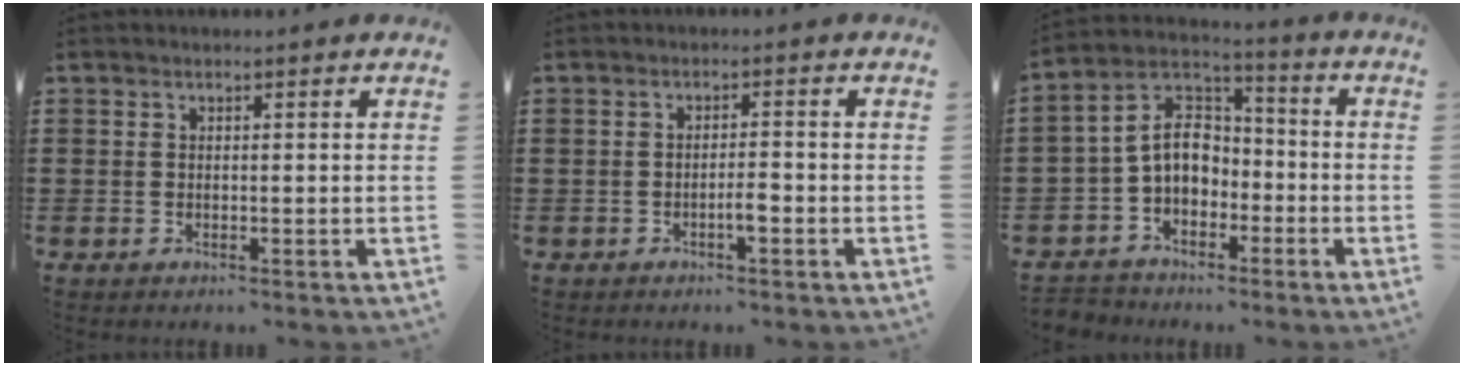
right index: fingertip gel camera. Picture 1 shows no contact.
{"total": 2.3, "force": [-1.0, 0.5, 2.0], "torque": [-0.036, 0.004, -0.019]}
{"total": 8.3, "force": [-1.6, 6.4, 5.0], "torque": [-0.126, 0.011, -0.037]}